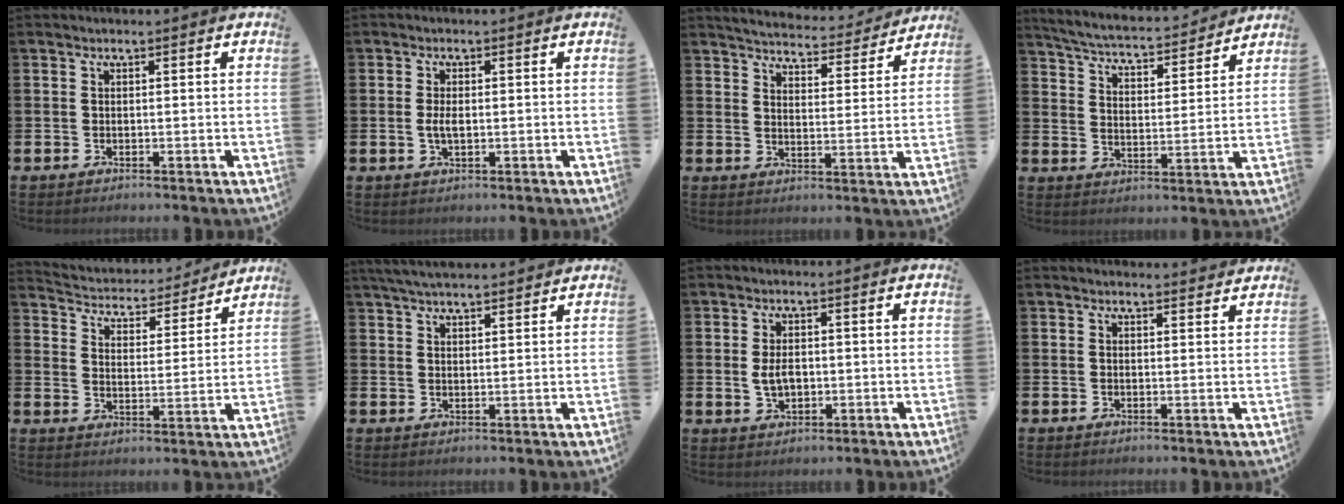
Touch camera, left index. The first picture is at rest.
{"total": 2.3, "force": [-0.1, 1.0, 2.0], "torque": [-0.035, 0.002, -0.004]}
{"total": 4.8, "force": [4.7, 0.5, 0.3], "torque": [-0.020, -0.041, 0.077]}
{"total": 5.0, "force": [4.9, 0.7, 0.8], "torque": [-0.040, -0.043, 0.078]}
{"total": 4.5, "force": [4.4, 1.2, 0.2], "torque": [-0.030, -0.043, 0.069]}
{"total": 4.2, "force": [4.0, 0.6, 1.0], "torque": [-0.023, -0.013, 0.073]}
{"total": 3.3, "force": [0.1, 2.0, 2.6], "torque": [-0.041, 0.002, -0.003]}
{"total": 1.6, "force": [1.6, 0.3, 0.0], "torque": [0.013, -0.009, 0.026]}